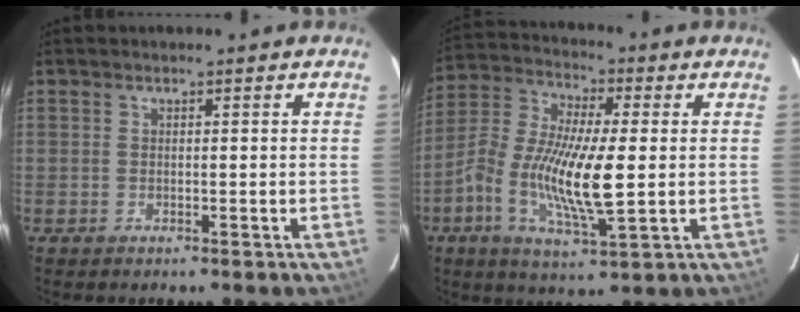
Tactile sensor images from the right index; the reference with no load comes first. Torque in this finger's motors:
{"motor_torque": [0.49, -0.11, 0.42, 0.21]}